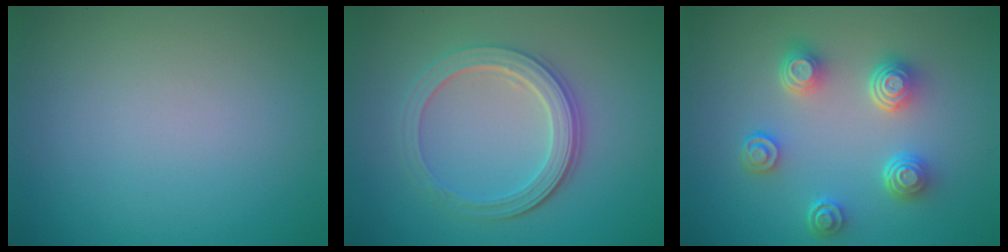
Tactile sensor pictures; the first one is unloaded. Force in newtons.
{"total": 4.5, "press": 3.6, "slide": 2.7}
{"total": 4.6, "press": 3.6, "slide": 2.9}